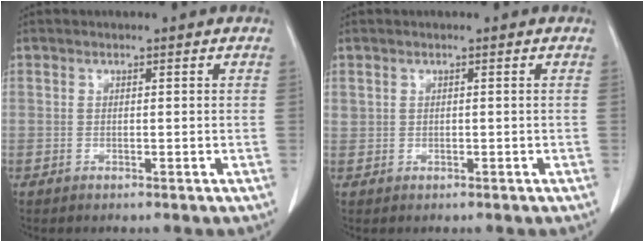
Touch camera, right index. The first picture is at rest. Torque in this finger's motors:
{"motor_torque": [0.05, -0.02, 0.02, 0.01]}